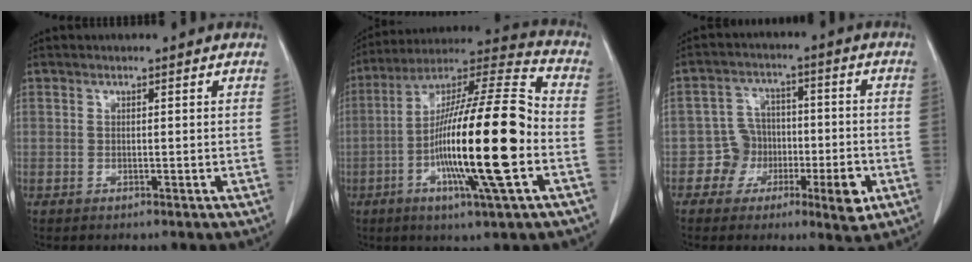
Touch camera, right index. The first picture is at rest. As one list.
[{"total": 21.6, "force": [-5.0, 1.1, 20.9], "torque": [-0.377, -0.007, -0.093]}, {"total": 7.0, "force": [-2.7, 5.3, 3.6], "torque": [-0.039, 0.018, -0.043]}]